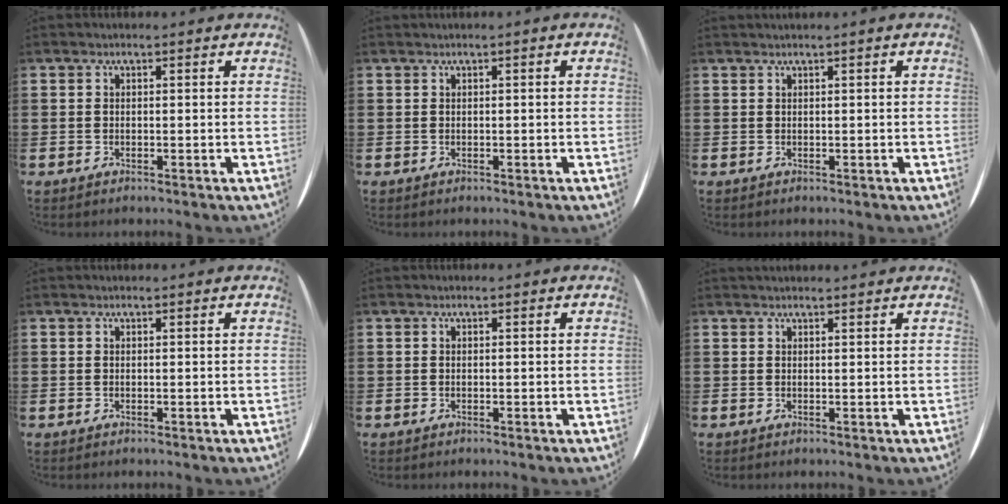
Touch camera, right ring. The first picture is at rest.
{"total": 0.0}
{"total": 0.0}
{"total": 0.0}
{"total": 0.0}
{"total": 0.6, "force": [0.6, -0.1, -0.1], "torque": [0.002, 0.000, 0.012]}